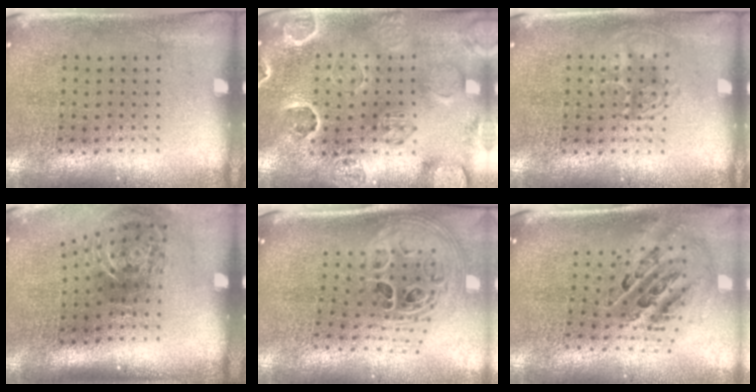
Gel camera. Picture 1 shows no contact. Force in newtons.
{"total": 2.8, "press": 2.7, "slide": 0.5}
{"total": 1.9, "press": 1.9, "slide": 0.3}
{"total": 2.2, "press": 1.3, "slide": 1.8}
{"total": 2.9, "press": 2.0, "slide": 2.0}
{"total": 1.7, "press": 1.4, "slide": 1.0}